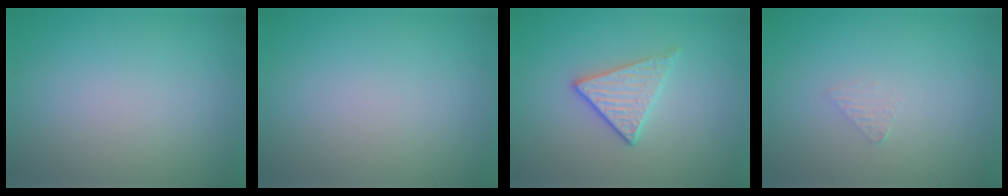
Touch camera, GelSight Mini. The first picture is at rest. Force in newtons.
{"total": 0.0}
{"total": 2.3, "press": 2.0, "slide": 1.0}
{"total": 0.8, "press": 0.8, "slide": 0.1}